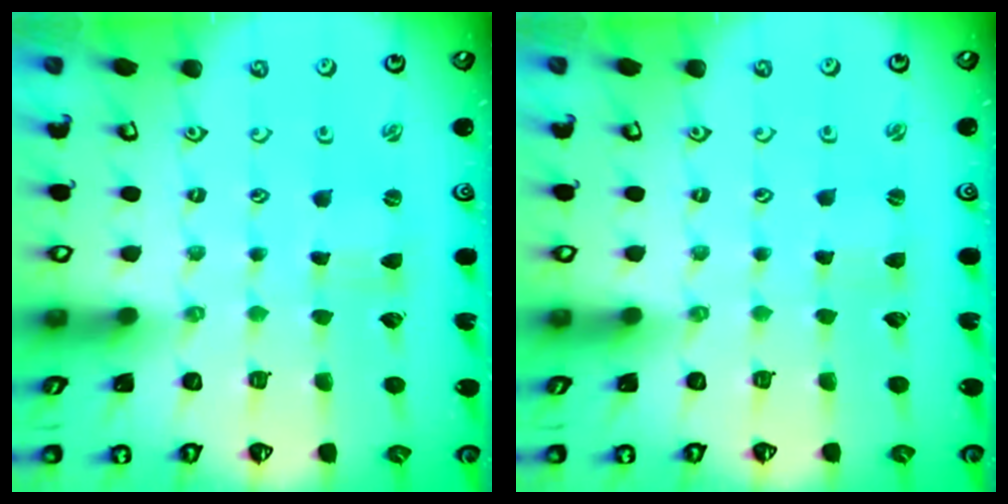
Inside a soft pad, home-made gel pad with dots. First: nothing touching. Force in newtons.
{"total": 0.9, "press": 0.9, "slide": 0.1}